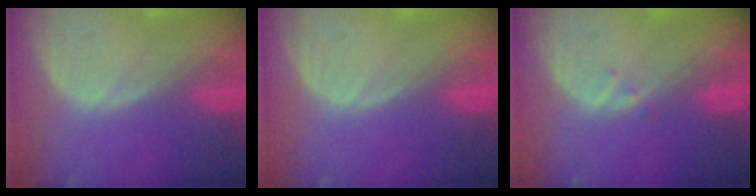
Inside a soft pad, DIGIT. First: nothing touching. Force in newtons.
{"total": 0.0}
{"total": 0.8, "press": 0.8, "slide": 0.1}